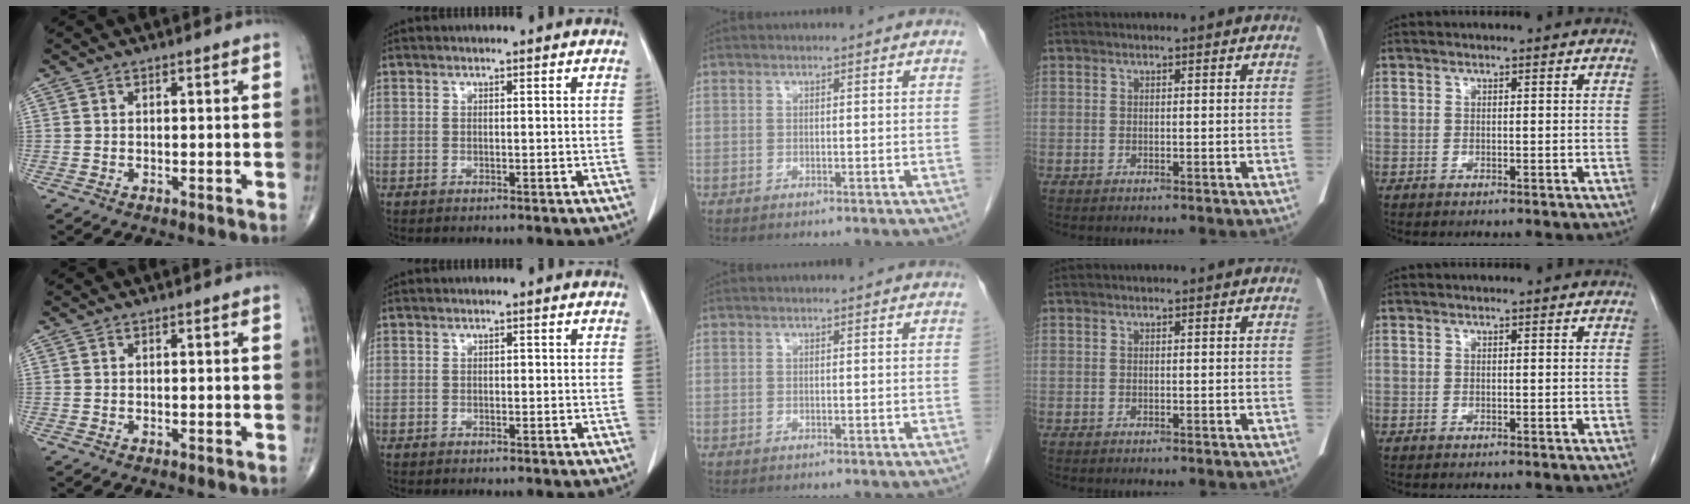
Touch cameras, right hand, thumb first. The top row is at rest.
{}